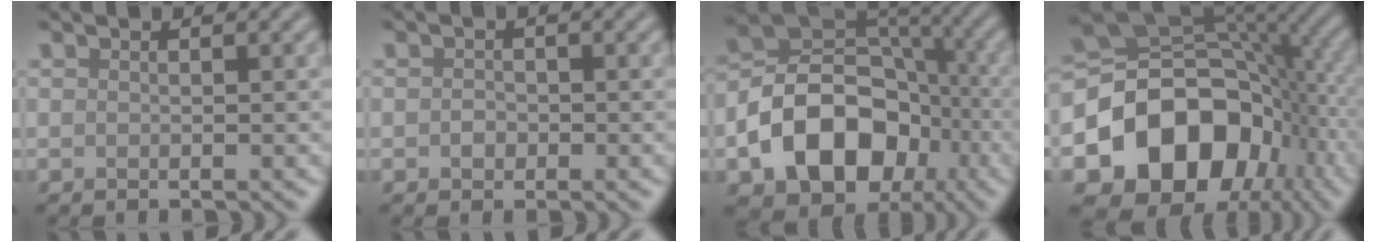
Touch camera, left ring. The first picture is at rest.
{"total": 1.0, "force": [-0.2, 0.9, 0.5], "torque": [-0.007, -0.004, -0.007]}
{"total": 12.1, "force": [-4.3, 8.7, 7.2], "torque": [-0.119, 0.003, -0.079]}
{"total": 14.7, "force": [-4.5, 11.1, 8.4], "torque": [-0.138, -0.007, -0.089]}